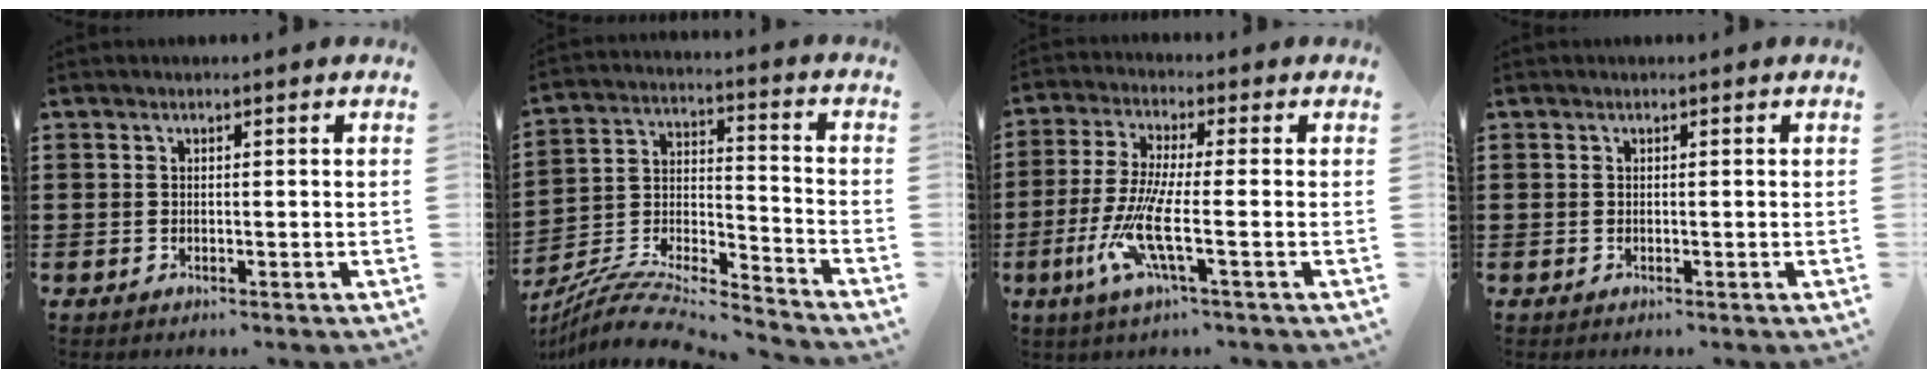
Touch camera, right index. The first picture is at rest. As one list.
[{"total": 8.4, "force": [-7.7, 1.4, 2.9], "torque": [-0.058, 0.001, -0.155]}, {"total": 9.5, "force": [-3.0, 1.5, 8.9], "torque": [-0.204, -0.023, -0.062]}, {"total": 0.0}]